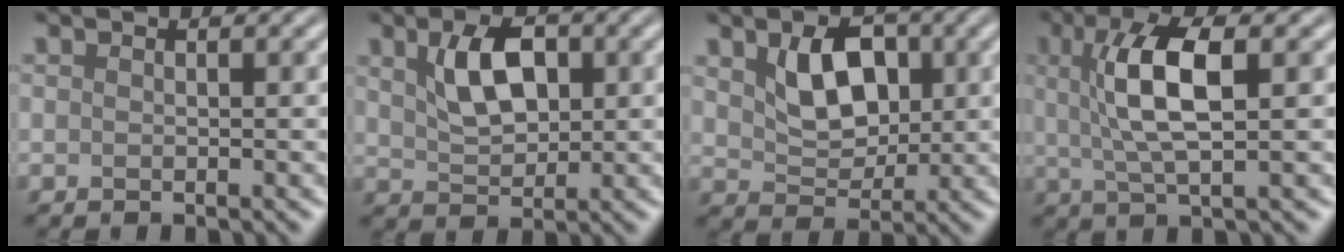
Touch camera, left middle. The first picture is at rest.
{"total": 4.5, "force": [1.5, 2.5, 3.5], "torque": [-0.070, 0.006, 0.028]}
{"total": 5.2, "force": [1.4, 3.4, 3.7], "torque": [-0.077, -0.001, 0.023]}
{"total": 6.1, "force": [1.2, 1.8, 5.7], "torque": [-0.107, 0.009, 0.021]}